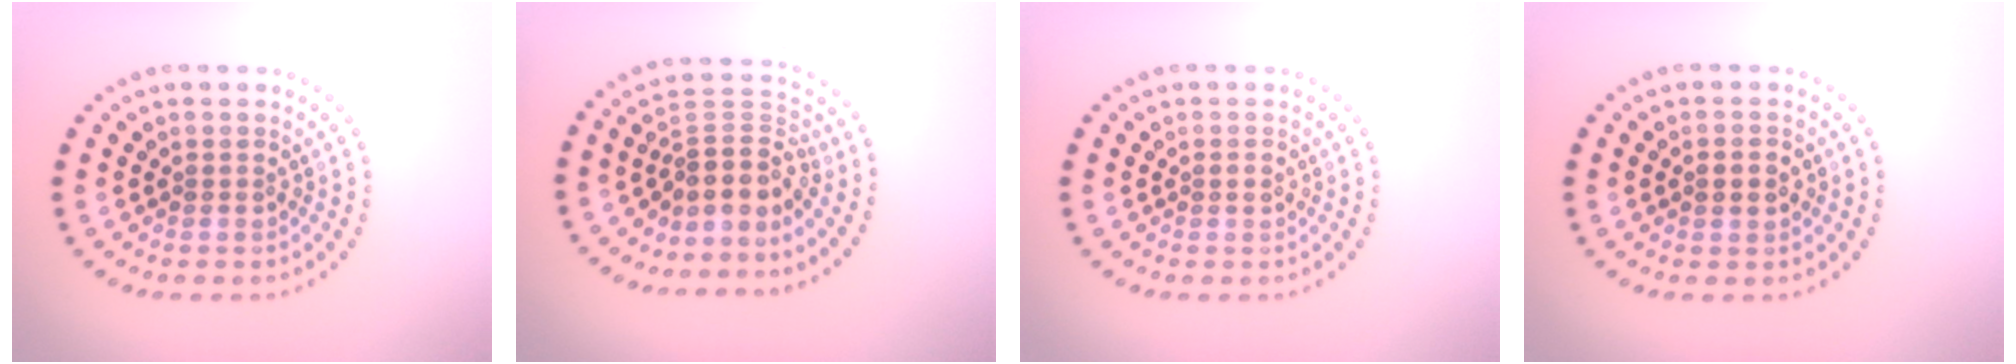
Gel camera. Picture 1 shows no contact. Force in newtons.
{"total": 4.1, "press": 3.1, "slide": 2.7}
{"total": 0.8, "press": 0.8, "slide": 0.1}
{"total": 2.2, "press": 2.2, "slide": 0.1}